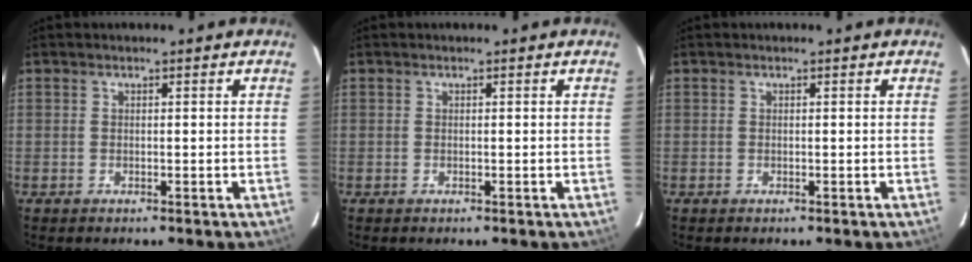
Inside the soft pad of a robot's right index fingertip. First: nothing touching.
{"total": 0.0}
{"total": 0.0}